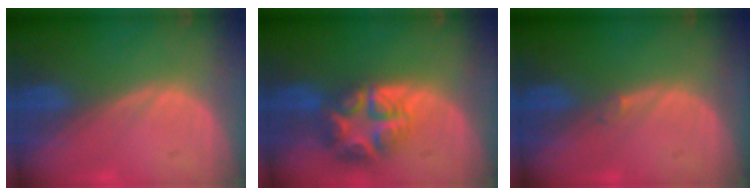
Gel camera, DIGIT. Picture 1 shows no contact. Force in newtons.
{"total": 8.1, "press": 7.0, "slide": 4.0}
{"total": 0.6, "press": 0.5, "slide": 0.3}